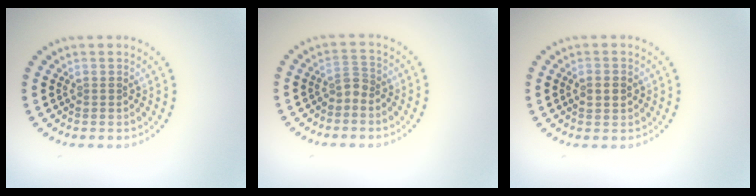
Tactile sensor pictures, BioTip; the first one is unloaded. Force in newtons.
{"total": 1.5, "press": 1.1, "slide": 1.0}
{"total": 2.1, "press": 2.1, "slide": 0.0}